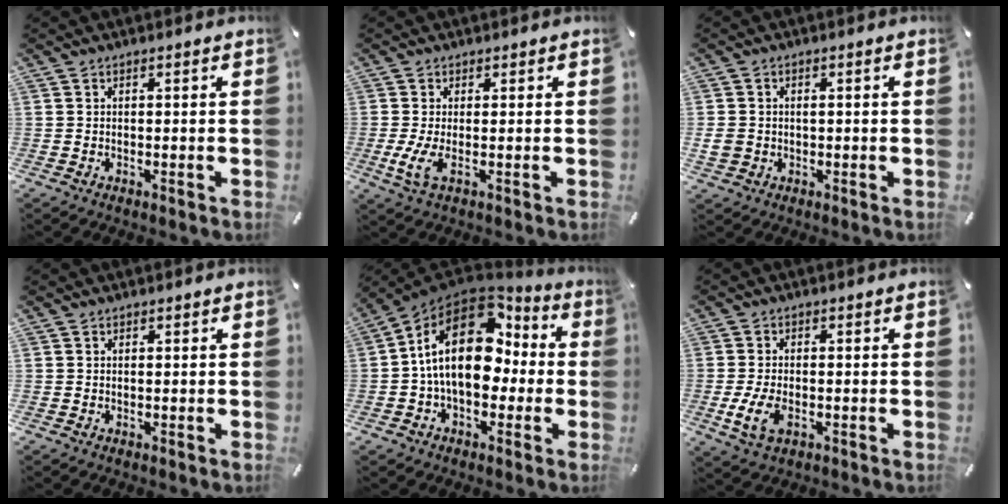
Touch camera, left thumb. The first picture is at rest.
{"total": 4.6, "force": [-0.4, 1.6, 4.3], "torque": [-0.108, -0.017, -0.010]}
{"total": 2.9, "force": [-0.1, 2.6, 1.3], "torque": [-0.032, 0.004, -0.004]}
{"total": 0.6, "force": [0.2, 0.5, -0.2], "torque": [0.008, 0.006, 0.003]}
{"total": 20.8, "force": [2.6, 13.3, 15.8], "torque": [-0.285, -0.003, 0.042]}
{"total": 6.1, "force": [-1.5, 3.7, 4.6], "torque": [-0.108, -0.002, -0.029]}